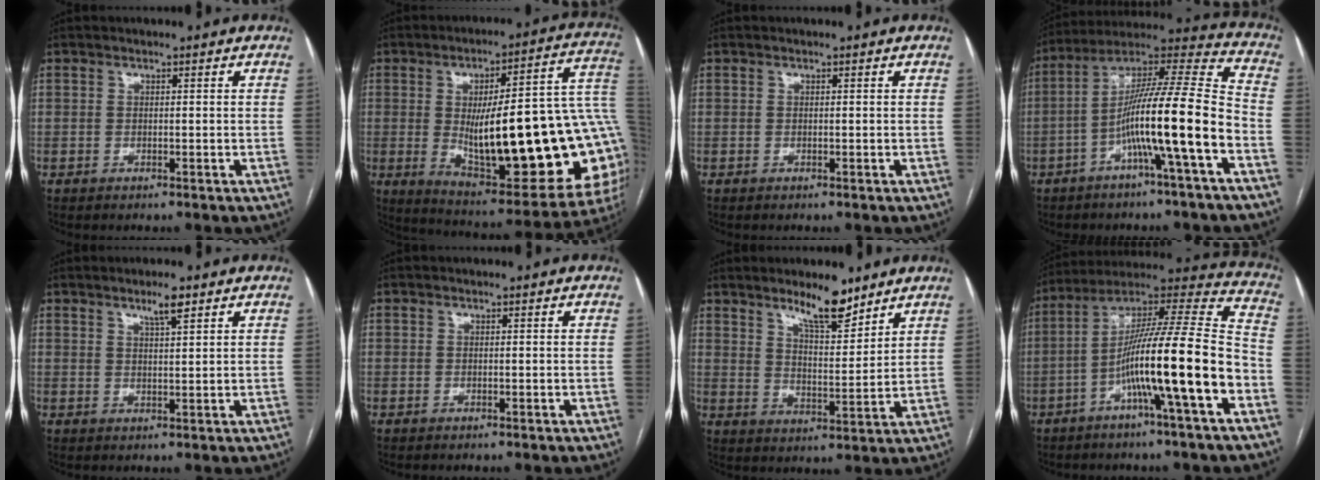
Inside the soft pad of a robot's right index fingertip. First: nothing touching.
{"total": 32.3, "force": [-2.1, 7.2, 31.4], "torque": [-0.358, 0.014, -0.018]}
{"total": 0.0}
{"total": 16.4, "force": [-5.7, -0.6, 15.4], "torque": [-0.266, 0.019, -0.104]}
{"total": 3.2, "force": [2.2, 0.3, 2.3], "torque": [-0.043, -0.001, 0.037]}
{"total": 0.0}
{"total": 8.4, "force": [6.6, 1.9, 4.9], "torque": [-0.085, -0.009, 0.115]}
{"total": 19.1, "force": [-6.7, -0.3, 17.9], "torque": [-0.304, 0.009, -0.120]}